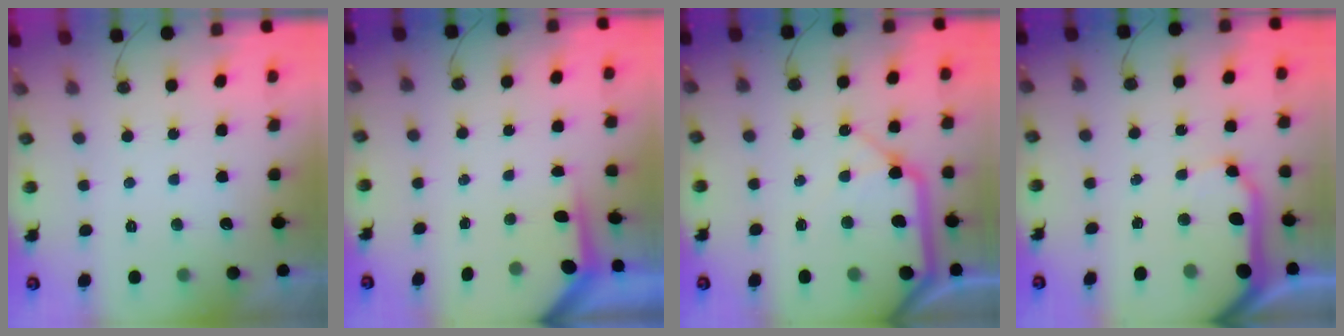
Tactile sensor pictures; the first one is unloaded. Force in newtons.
{"total": 3.6, "press": 3.5, "slide": 0.4}
{"total": 16.8, "press": 16.7, "slide": 2.1}
{"total": 11.8, "press": 11.7, "slide": 1.5}